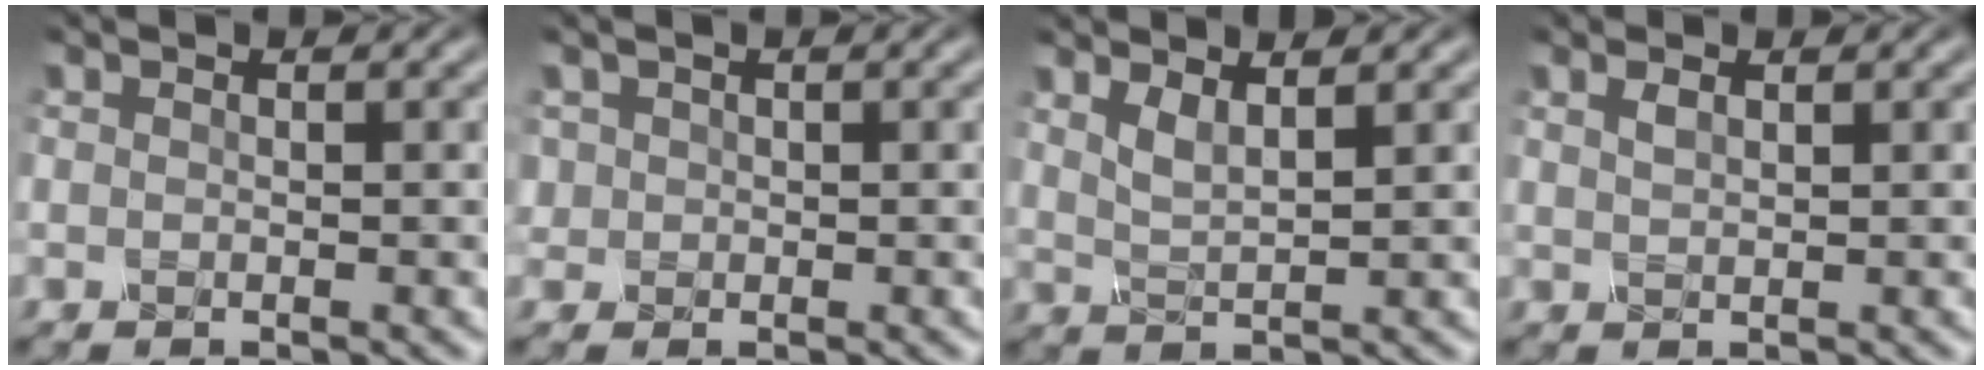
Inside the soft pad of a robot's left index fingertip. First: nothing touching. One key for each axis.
{"total": 1.0, "fx": 0.1, "fy": 1.0, "fz": 0.0, "tx": -0.003, "ty": -0.001, "tz": 0.002}
{"total": 2.2, "fx": 1.2, "fy": 0.6, "fz": 1.8, "tx": -0.036, "ty": -0.005, "tz": 0.024}
{"total": 0.9, "fx": 0.5, "fy": 0.3, "fz": 0.7, "tx": -0.019, "ty": 0.003, "tz": 0.011}